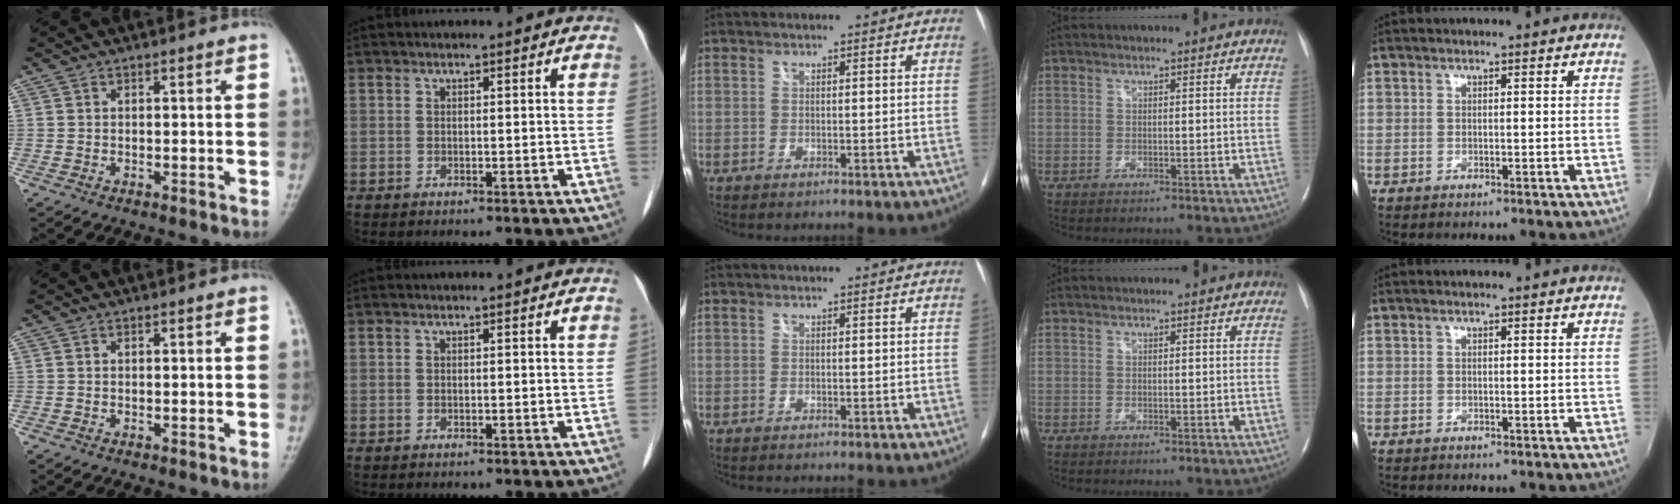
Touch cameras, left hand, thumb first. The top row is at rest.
{}